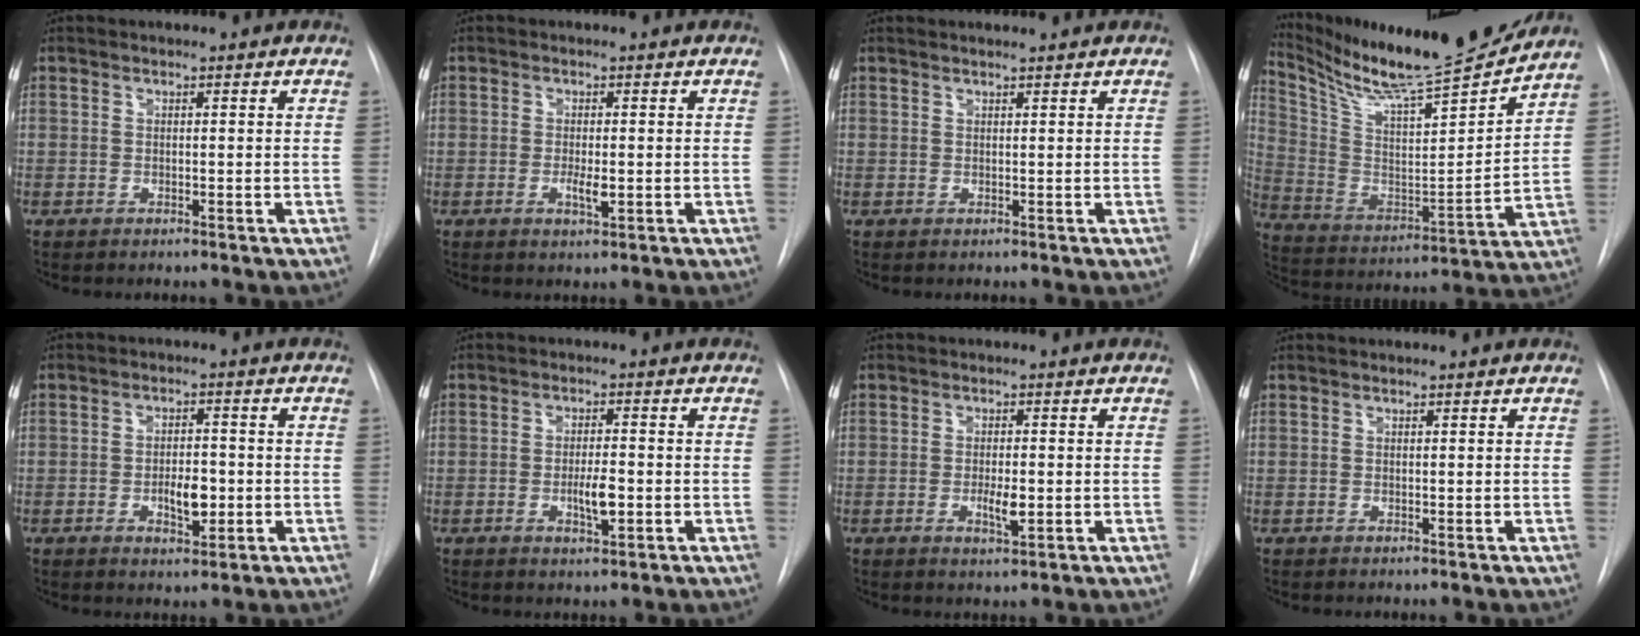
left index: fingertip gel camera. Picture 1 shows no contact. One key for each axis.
{"total": 2.3, "fx": -0.4, "fy": 0.6, "fz": 2.1, "tx": -0.041, "ty": -0.003, "tz": -0.006}
{"total": 2.5, "fx": 2.4, "fy": 0.0, "fz": 0.6, "tx": -0.009, "ty": 0.015, "tz": 0.033}
{"total": 20.6, "fx": 18.9, "fy": 0.7, "fz": 8.2, "tx": -0.160, "ty": -0.045, "tz": 0.307}
{"total": 4.7, "fx": -1.1, "fy": 2.1, "fz": 4.1, "tx": -0.063, "ty": 0.000, "tz": -0.013}
{"total": 4.0, "fx": -1.0, "fy": 1.0, "fz": 3.8, "tx": -0.066, "ty": -0.001, "tz": -0.013}
{"total": 3.1, "fx": -0.6, "fy": 0.9, "fz": 2.9, "tx": -0.051, "ty": -0.003, "tz": -0.007}
{"total": 0.7, "fx": 0.7, "fy": 0.0, "fz": 0.1, "tx": -0.003, "ty": 0.008, "tz": 0.012}